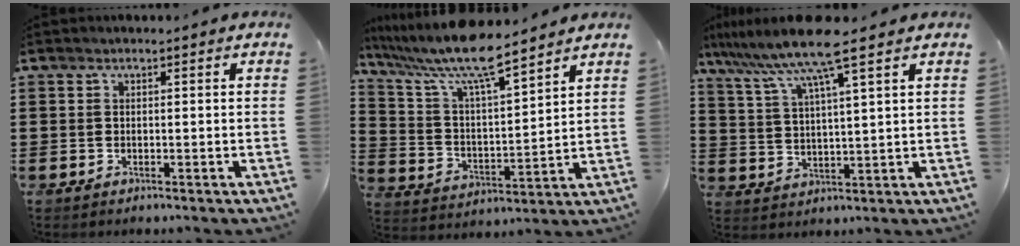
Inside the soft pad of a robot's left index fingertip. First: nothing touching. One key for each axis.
{"total": 9.6, "fx": 8.3, "fy": 0.5, "fz": 4.9, "tx": -0.126, "ty": -0.046, "tz": 0.138}
{"total": 9.9, "fx": 7.6, "fy": -0.4, "fz": 6.3, "tx": -0.146, "ty": -0.028, "tz": 0.127}